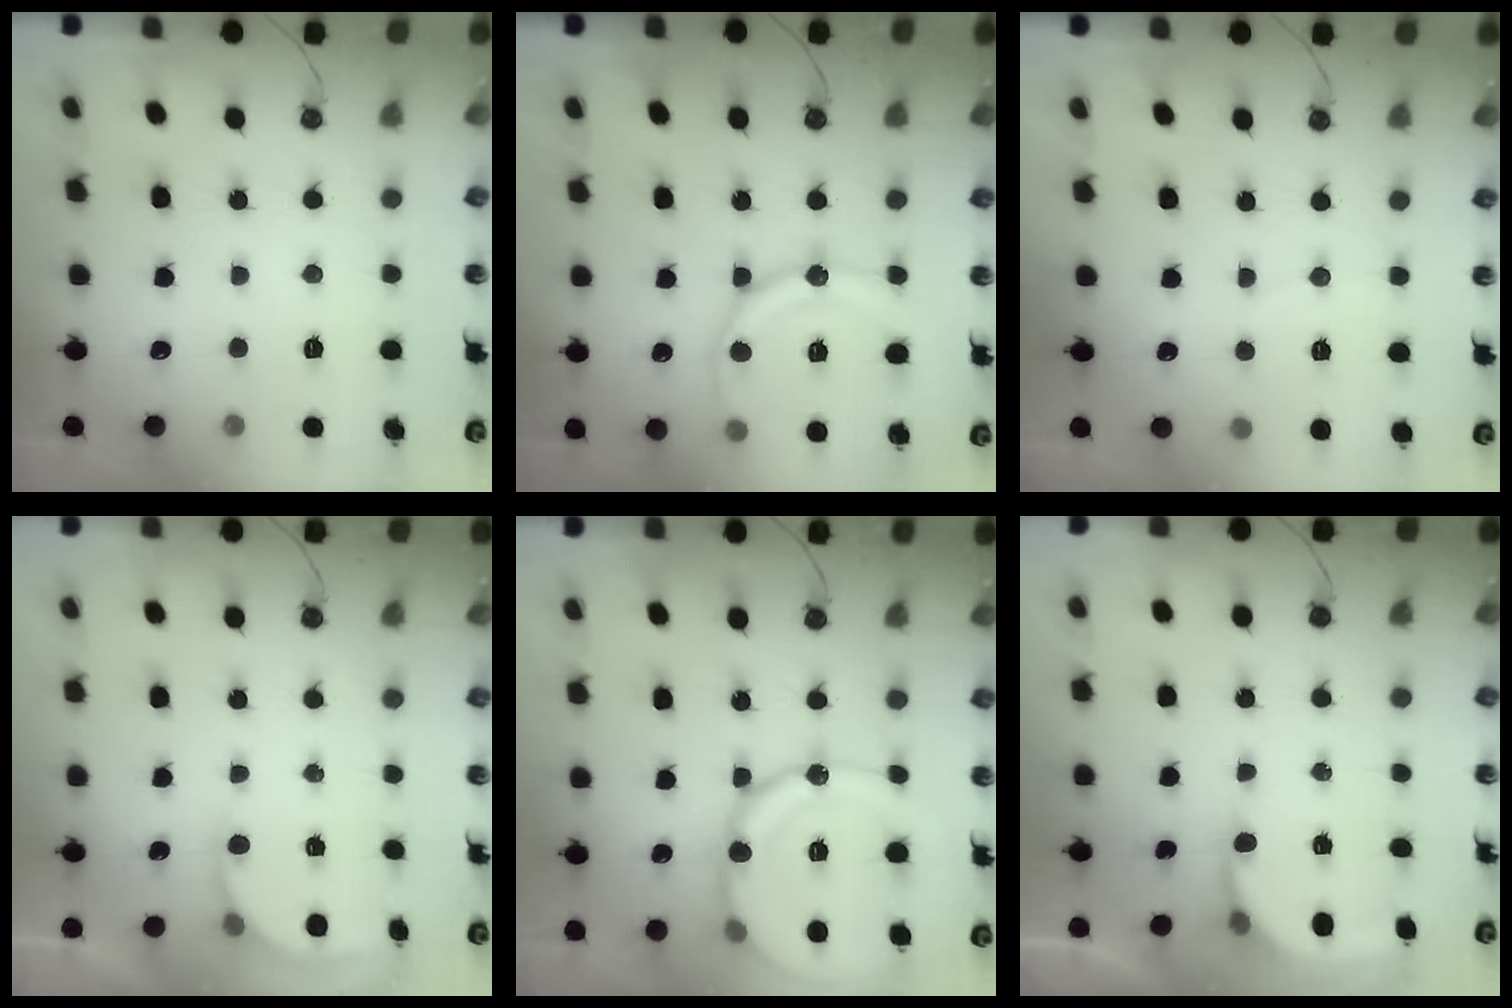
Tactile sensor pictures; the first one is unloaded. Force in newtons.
{"total": 14.4, "press": 14.3, "slide": 1.5}
{"total": 2.2, "press": 2.2, "slide": 0.2}
{"total": 3.5, "press": 3.5, "slide": 0.3}
{"total": 19.2, "press": 18.9, "slide": 3.4}
{"total": 5.1, "press": 5.0, "slide": 0.8}